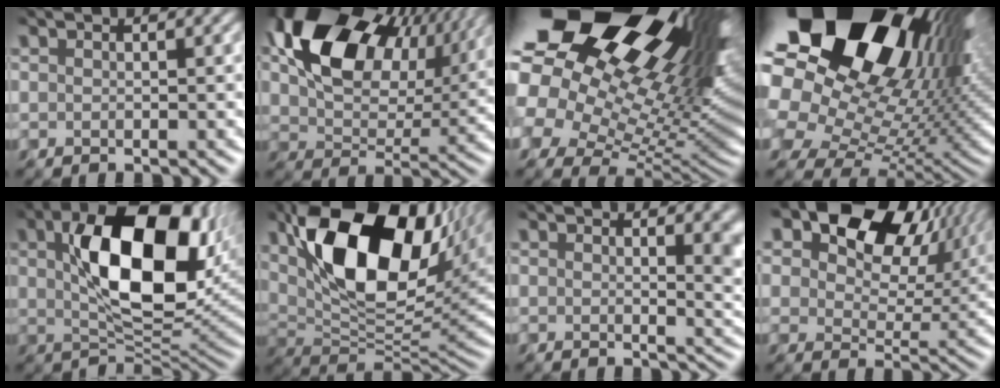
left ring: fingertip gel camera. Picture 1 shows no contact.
{"total": 13.7, "force": [6.3, 8.4, 8.8], "torque": [-0.169, 0.022, 0.114]}
{"total": 21.7, "force": [10.4, 11.7, 15.1], "torque": [-0.288, 0.038, 0.191]}
{"total": 22.5, "force": [10.8, 15.1, 12.8], "torque": [-0.277, 0.020, 0.212]}
{"total": 12.2, "force": [2.8, 5.8, 10.4], "torque": [-0.169, 0.007, 0.051]}
{"total": 13.7, "force": [6.1, 7.3, 9.8], "torque": [-0.182, 0.000, 0.116]}
{"total": 4.6, "force": [1.1, 1.9, 4.0], "torque": [-0.036, -0.011, 0.020]}
{"total": 18.4, "force": [10.3, 11.1, 10.5], "torque": [-0.173, 0.071, 0.164]}